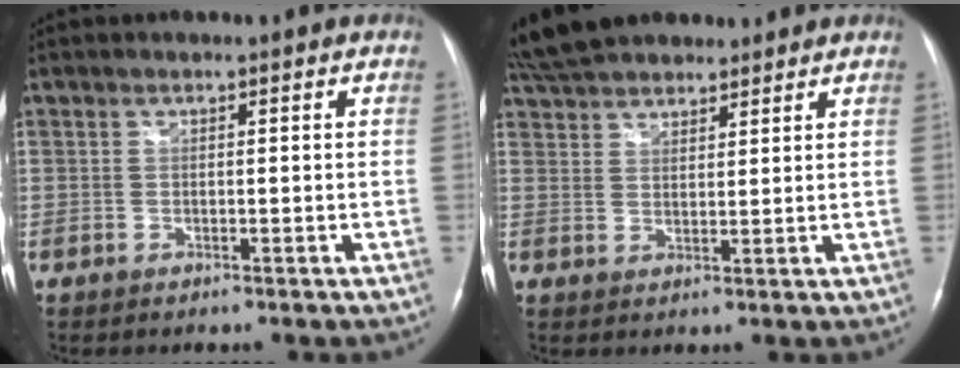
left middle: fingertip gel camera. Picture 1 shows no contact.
{"total": 13.0, "force": [11.3, 4.7, 4.6], "torque": [-0.089, 0.043, 0.195]}